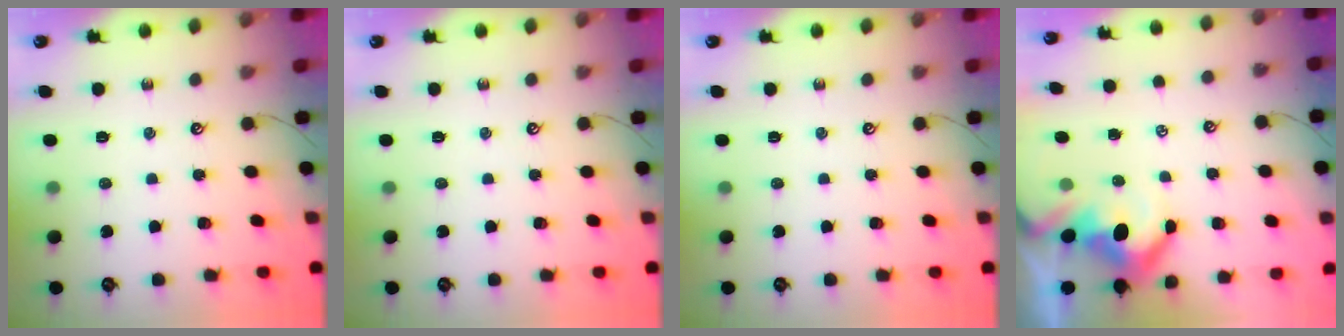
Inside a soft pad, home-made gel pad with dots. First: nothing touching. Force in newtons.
{"total": 0.0}
{"total": 0.0}
{"total": 4.3, "press": 4.1, "slide": 1.2}